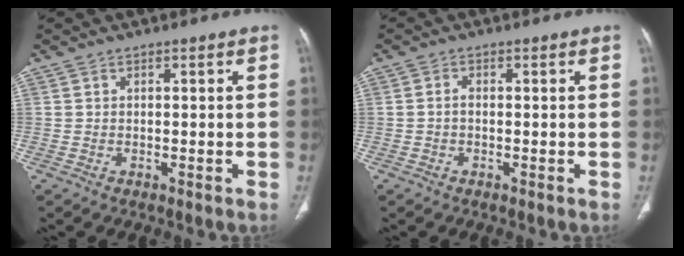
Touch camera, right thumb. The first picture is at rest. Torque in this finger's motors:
{"motor_torque": [-0.12, 0.05, -0.09, -0.10, 0.10]}